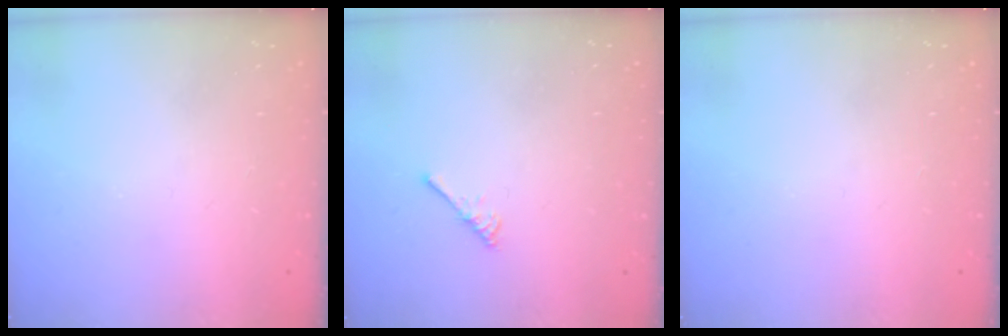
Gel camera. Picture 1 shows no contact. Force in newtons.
{"total": 3.0, "press": 2.9, "slide": 0.5}
{"total": 0.0}